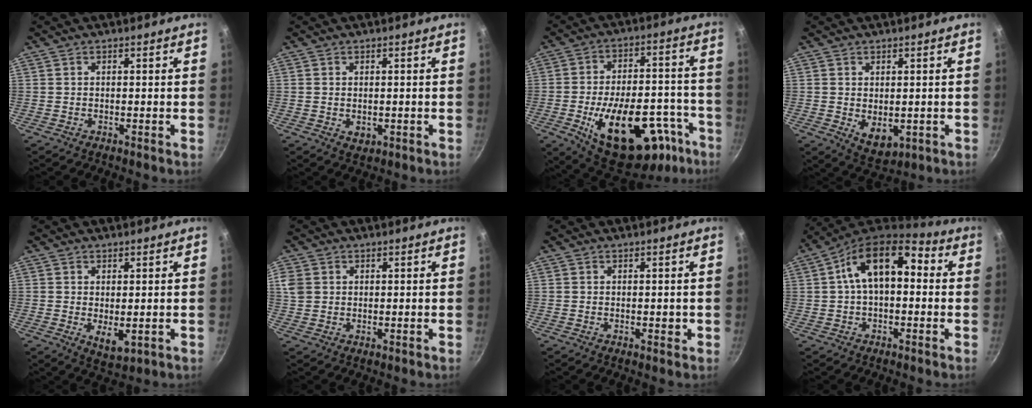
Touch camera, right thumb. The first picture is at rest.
{"total": 2.2, "force": [-0.2, 1.8, 1.4], "torque": [-0.022, -0.005, 0.001]}
{"total": 28.0, "force": [-12.6, 14.5, 20.3], "torque": [-0.248, 0.047, -0.163]}
{"total": 5.8, "force": [-0.3, 3.9, 4.2], "torque": [-0.054, -0.014, 0.010]}
{"total": 4.4, "force": [-0.1, 2.4, 3.7], "torque": [-0.055, -0.014, 0.007]}
{"total": 4.4, "force": [1.2, 3.6, 2.2], "torque": [-0.038, 0.000, 0.027]}
{"total": 1.2, "force": [-0.1, 0.8, 0.8], "torque": [-0.006, 0.002, -0.002]}
{"total": 14.9, "force": [2.2, 8.7, 11.9], "torque": [-0.177, 0.037, 0.016]}